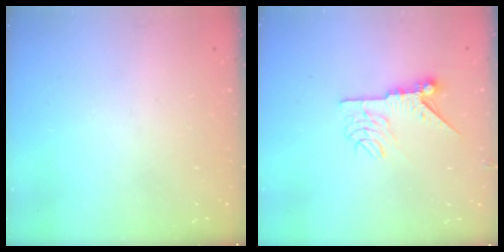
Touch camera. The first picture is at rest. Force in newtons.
{"total": 11.4, "press": 11.4, "slide": 0.8}